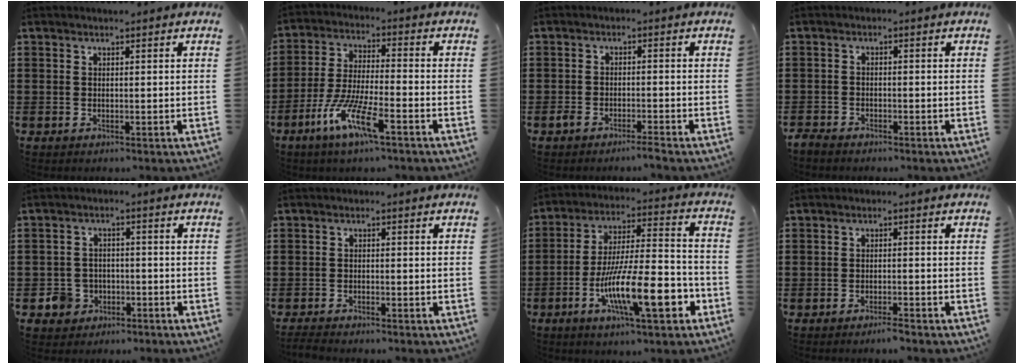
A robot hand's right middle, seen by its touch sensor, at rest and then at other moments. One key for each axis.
{"total": 8.8, "fx": -5.3, "fy": 1.1, "fz": 7.0, "tx": -0.155, "ty": -0.011, "tz": -0.102}
{"total": 1.9, "fx": -1.7, "fy": 0.2, "fz": 0.9, "tx": -0.025, "ty": -0.002, "tz": -0.034}
{"total": 1.4, "fx": -1.3, "fy": 0.3, "fz": 0.1, "tx": -0.005, "ty": 0.002, "tz": -0.029}
{"total": 3.9, "fx": -2.0, "fy": 3.2, "fz": 0.8, "tx": -0.028, "ty": 0.002, "tz": -0.042}
{"total": 1.5, "fx": -1.5, "fy": 0.0, "fz": 0.5, "tx": -0.016, "ty": -0.001, "tz": -0.032}
{"total": 15.2, "fx": -6.5, "fy": 3.6, "fz": 13.2, "tx": -0.235, "ty": 0.000, "tz": -0.115}
{"total": 1.4, "fx": -1.2, "fy": 0.0, "fz": 0.7, "tx": -0.012, "ty": -0.003, "tz": -0.022}